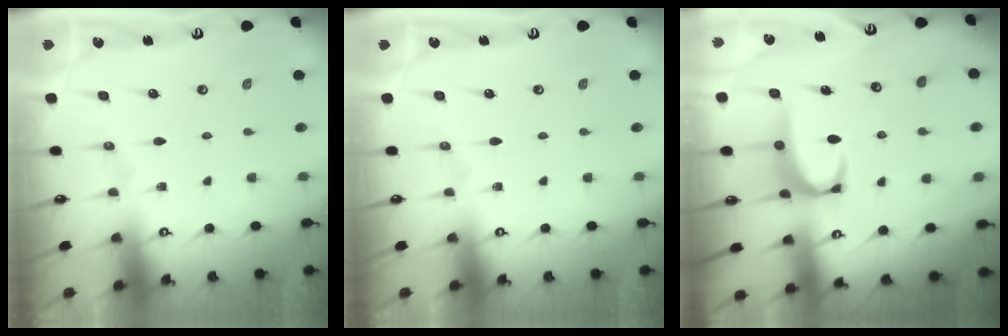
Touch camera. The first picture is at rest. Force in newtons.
{"total": 0.0}
{"total": 3.1, "press": 3.1, "slide": 0.5}